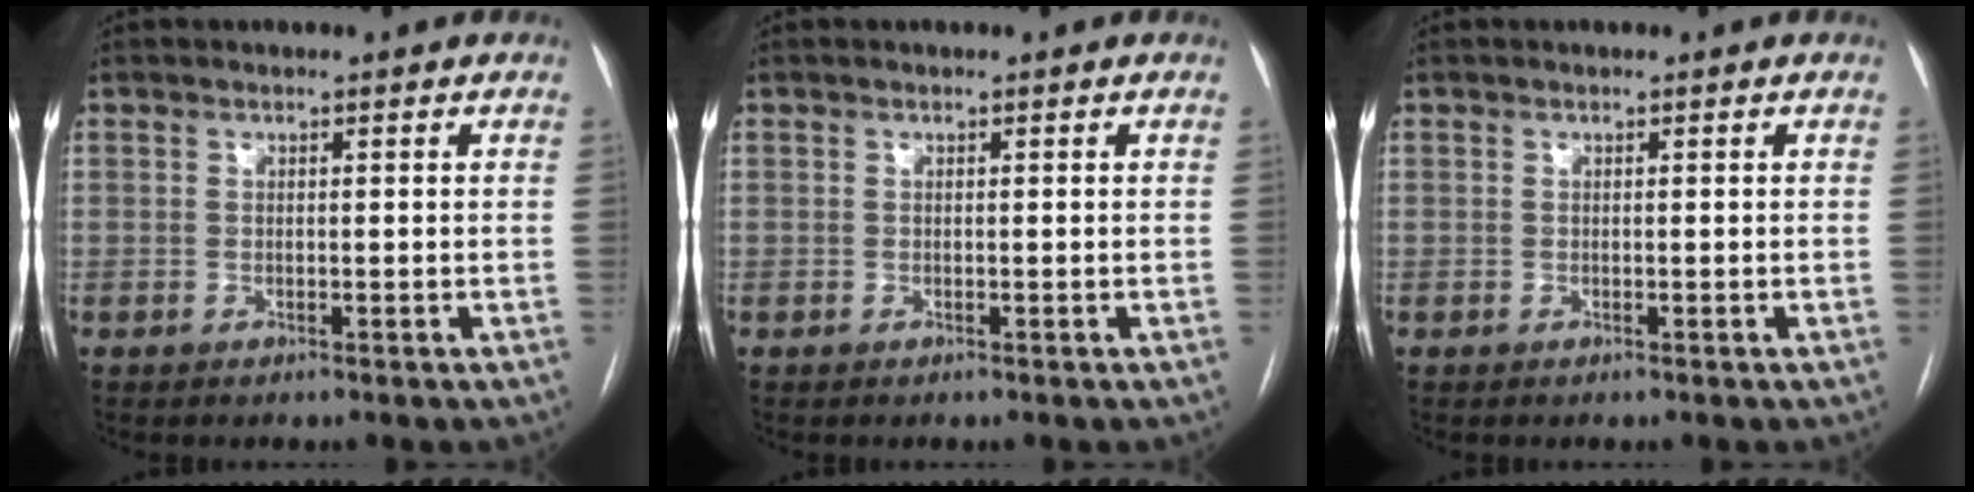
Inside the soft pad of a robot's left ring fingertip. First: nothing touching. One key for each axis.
{"total": 0.0}
{"total": 0.0}